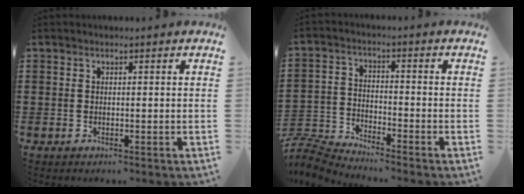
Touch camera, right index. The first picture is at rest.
{"total": 5.4, "force": [-5.4, 0.3, 0.7], "torque": [-0.040, -0.005, -0.114]}